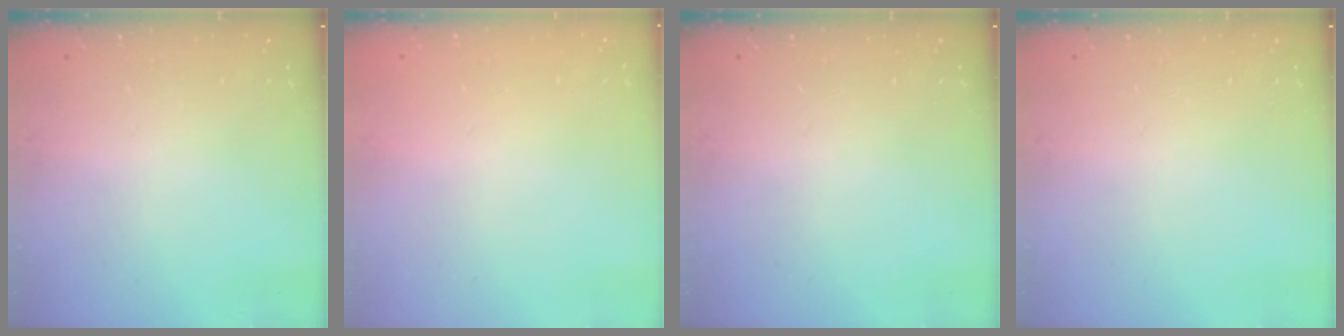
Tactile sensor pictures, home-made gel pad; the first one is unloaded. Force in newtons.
{"total": 0.0}
{"total": 0.0}
{"total": 0.0}